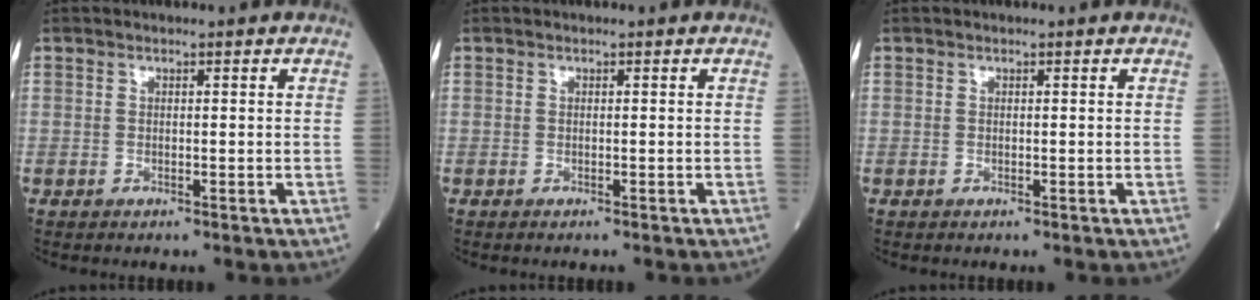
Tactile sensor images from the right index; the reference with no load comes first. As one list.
[{"total": 0.0}, {"total": 0.0}]